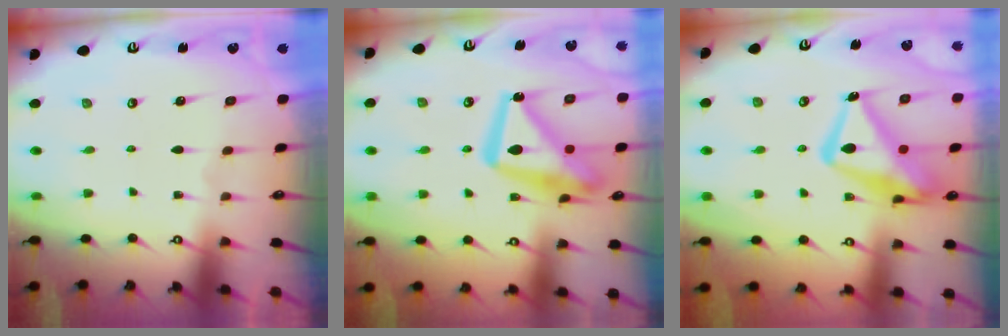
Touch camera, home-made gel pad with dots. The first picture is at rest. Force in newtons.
{"total": 17.5, "press": 17.4, "slide": 1.8}
{"total": 18.0, "press": 17.9, "slide": 1.7}